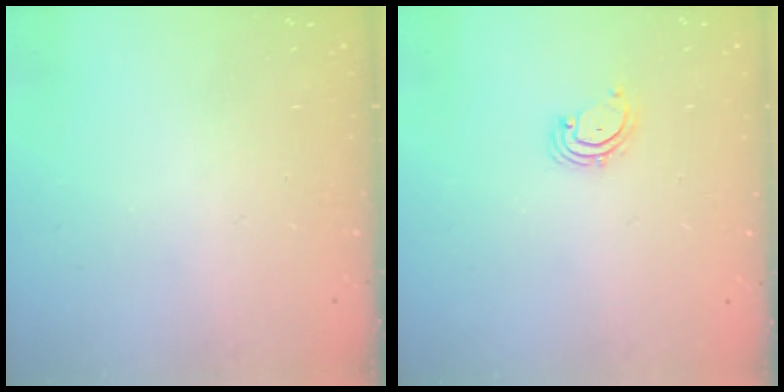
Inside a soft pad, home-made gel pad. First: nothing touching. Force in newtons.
{"total": 2.3, "press": 2.3, "slide": 0.5}